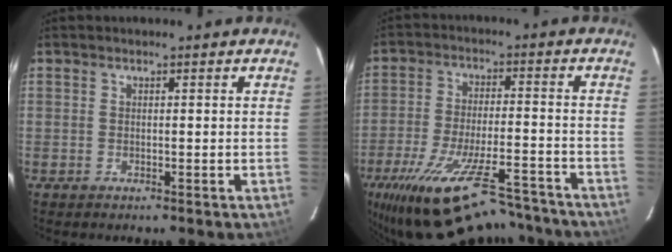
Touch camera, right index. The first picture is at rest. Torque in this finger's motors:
{"motor_torque": [1.96, -0.18, 1.05, 0.21]}